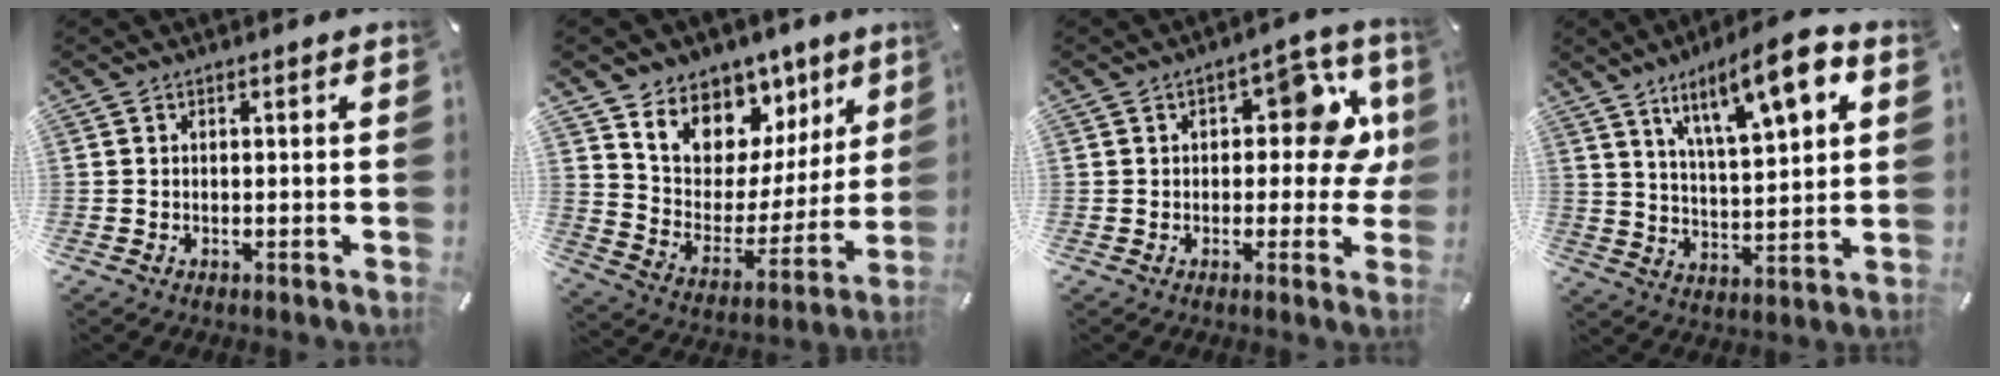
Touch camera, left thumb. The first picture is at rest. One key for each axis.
{"total": 10.0, "fx": 7.1, "fy": 7.1, "fz": 0.3, "tx": -0.008, "ty": -0.093, "tz": 0.129}
{"total": 12.6, "fx": 2.7, "fy": 6.9, "fz": 10.2, "tx": -0.119, "ty": -0.013, "tz": 0.041}
{"total": 14.6, "fx": 8.7, "fy": 4.4, "fz": 10.9, "tx": -0.171, "ty": -0.036, "tz": 0.140}